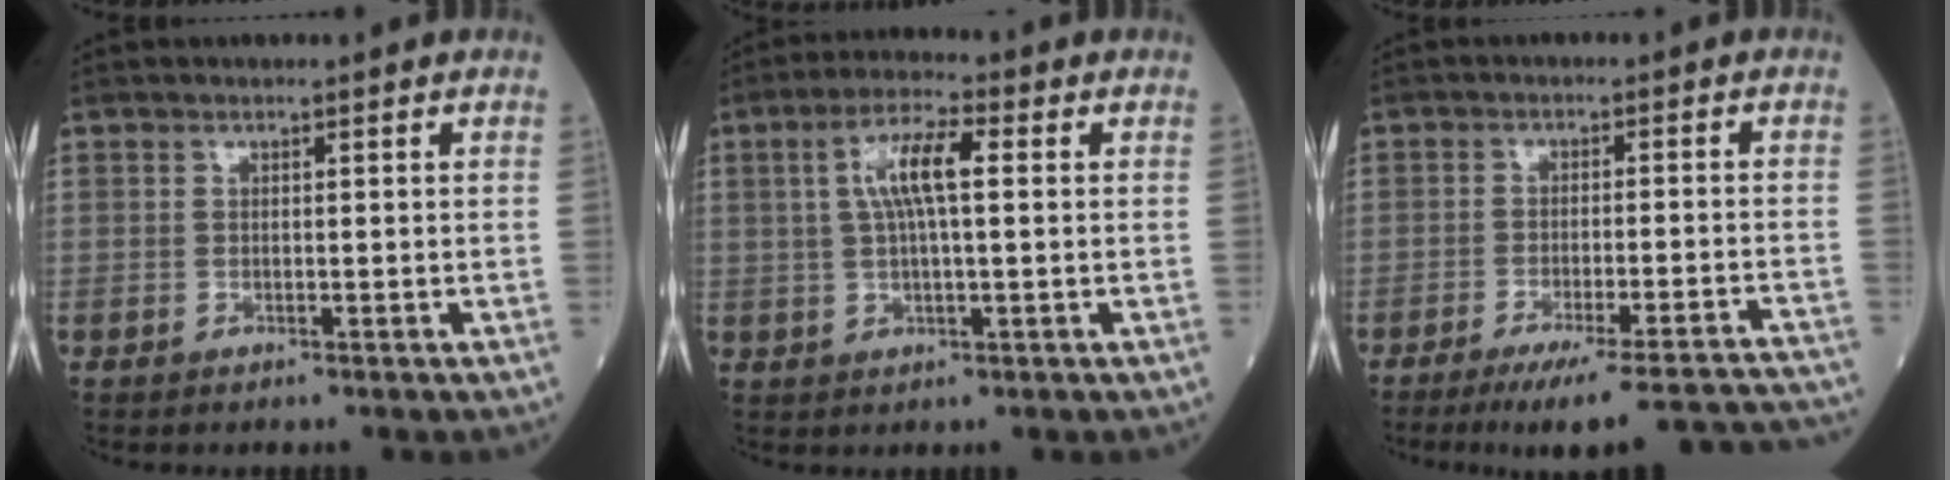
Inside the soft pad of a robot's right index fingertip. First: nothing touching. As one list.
[{"total": 7.3, "force": [1.5, 1.4, 7.0], "torque": [-0.140, 0.016, 0.028]}, {"total": 20.4, "force": [-19.1, 0.4, 7.1], "torque": [-0.044, -0.008, -0.241]}]